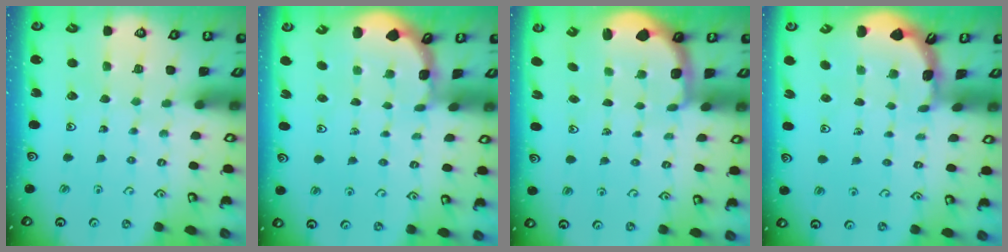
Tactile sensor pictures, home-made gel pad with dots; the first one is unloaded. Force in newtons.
{"total": 1.6, "press": 1.6, "slide": 0.1}
{"total": 2.5, "press": 1.2, "slide": 2.1}
{"total": 1.8, "press": 1.8, "slide": 0.1}